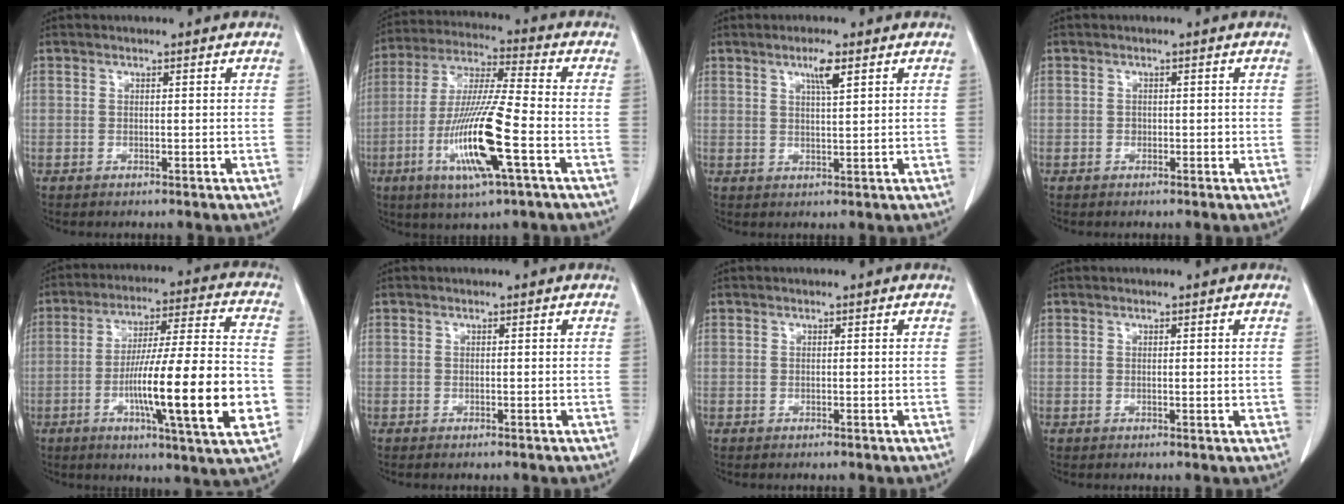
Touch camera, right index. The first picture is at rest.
{"total": 15.4, "force": [-5.0, 0.7, 14.6], "torque": [-0.295, -0.018, -0.095]}
{"total": 3.4, "force": [1.9, 0.1, 2.8], "torque": [-0.052, -0.002, 0.033]}
{"total": 1.0, "force": [-0.2, 0.8, 0.6], "torque": [-0.008, 0.002, -0.003]}
{"total": 20.6, "force": [-5.1, 0.8, 19.9], "torque": [-0.298, -0.007, -0.080]}
{"total": 0.5, "force": [-0.5, 0.0, 0.3], "torque": [-0.007, -0.002, -0.007]}
{"total": 0.0}
{"total": 1.1, "force": [0.0, 0.2, 1.0], "torque": [-0.013, -0.003, 0.001]}